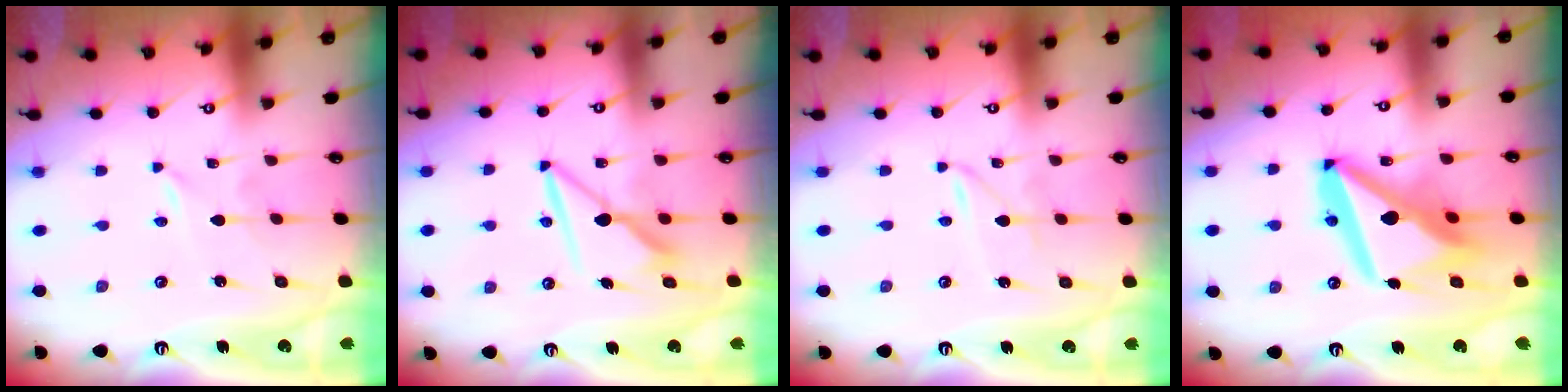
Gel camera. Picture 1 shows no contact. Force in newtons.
{"total": 7.5, "press": 7.5, "slide": 0.4}
{"total": 0.9, "press": 0.9, "slide": 0.1}
{"total": 17.1, "press": 17.0, "slide": 1.9}